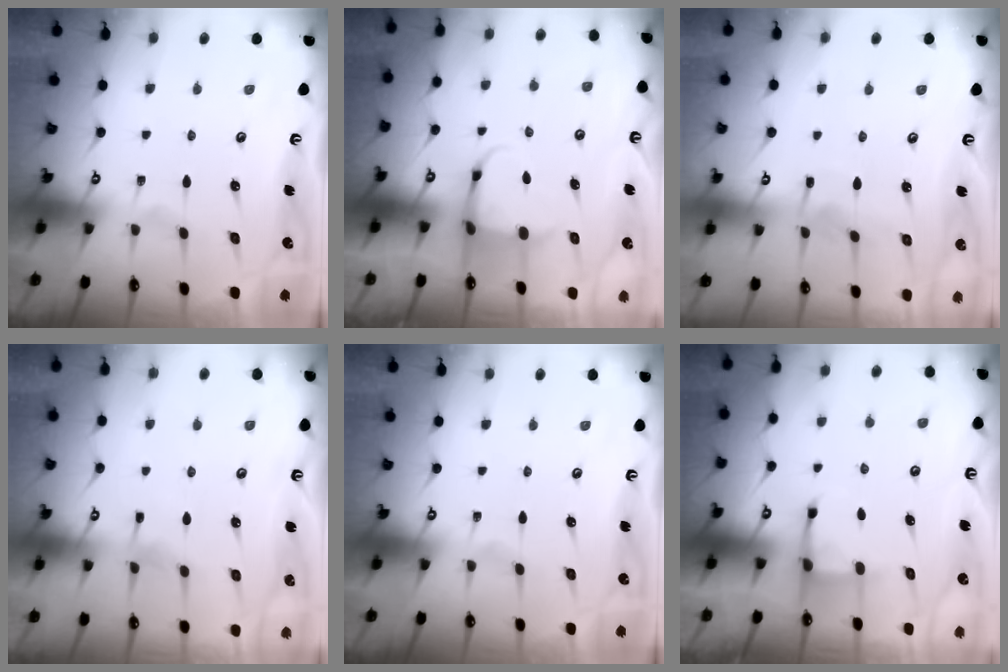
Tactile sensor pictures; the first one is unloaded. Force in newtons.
{"total": 3.9, "press": 3.8, "slide": 1.1}
{"total": 3.9, "press": 3.9, "slide": 0.1}
{"total": 3.9, "press": 3.9, "slide": 0.5}
{"total": 0.0}
{"total": 2.2, "press": 2.2, "slide": 0.5}